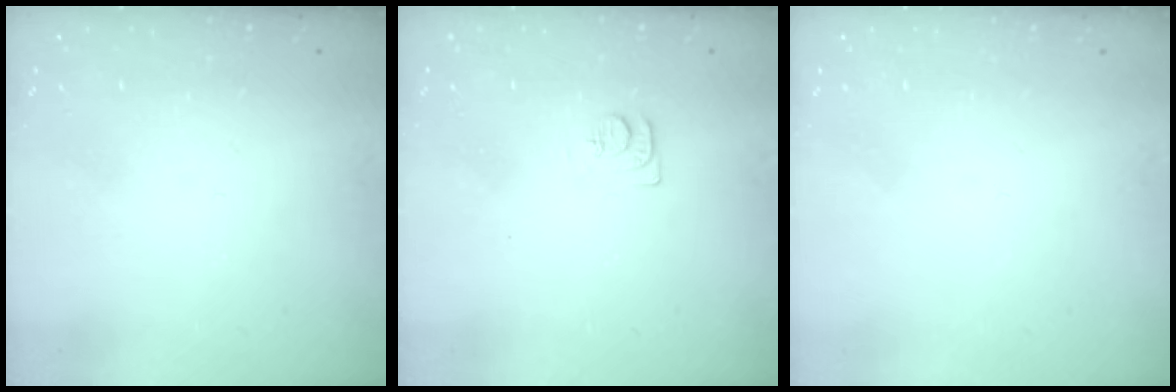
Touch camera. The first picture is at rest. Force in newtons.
{"total": 6.7, "press": 6.7, "slide": 0.6}
{"total": 1.8, "press": 1.7, "slide": 0.1}